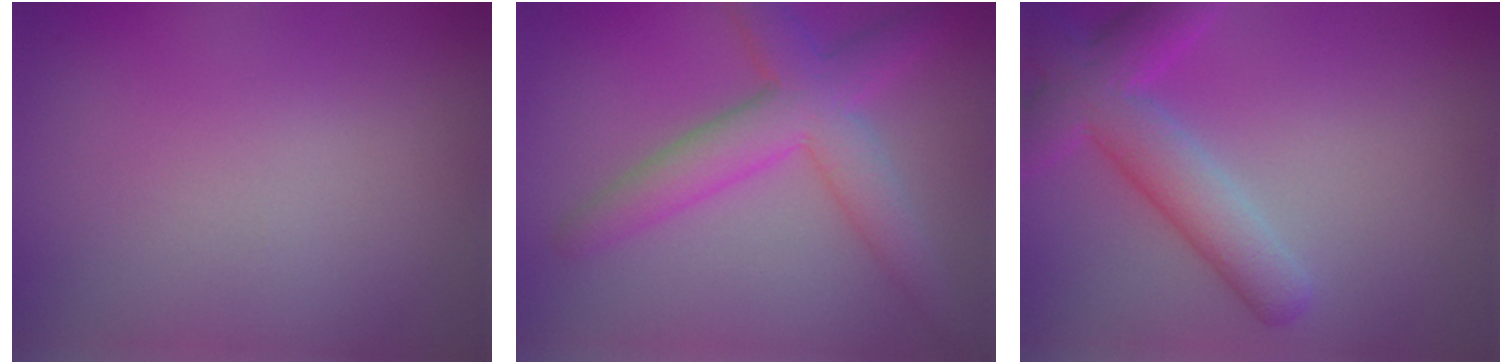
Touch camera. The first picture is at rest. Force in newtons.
{"total": 5.7, "press": 5.7, "slide": 0.2}
{"total": 5.6, "press": 5.6, "slide": 0.2}